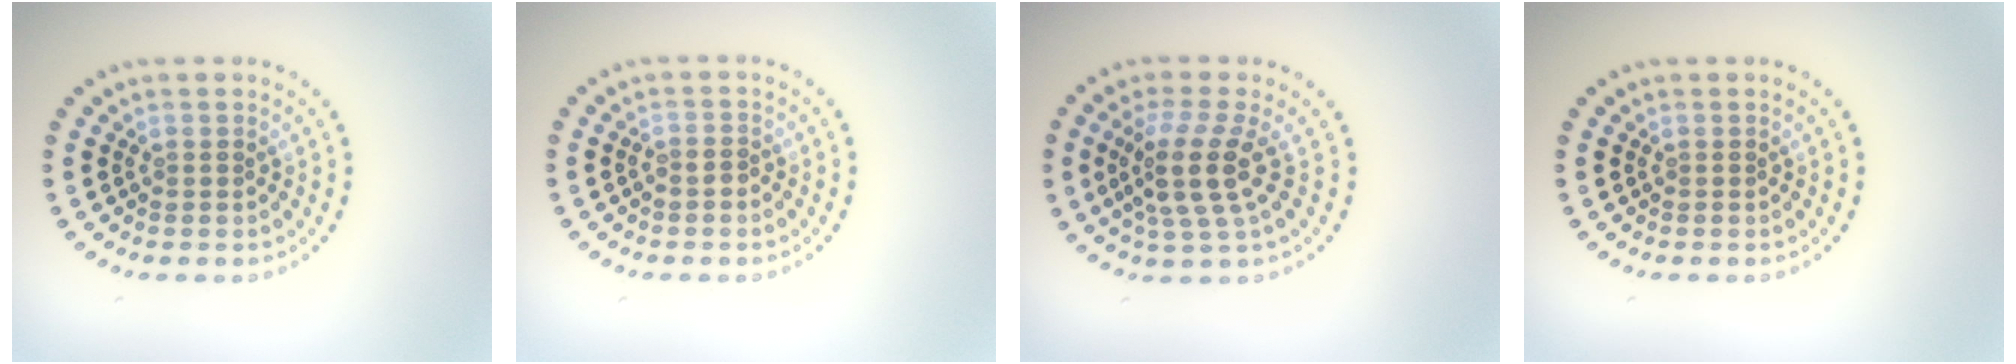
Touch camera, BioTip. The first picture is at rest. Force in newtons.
{"total": 0.9, "press": 0.6, "slide": 0.6}
{"total": 4.3, "press": 3.2, "slide": 2.8}
{"total": 0.0}